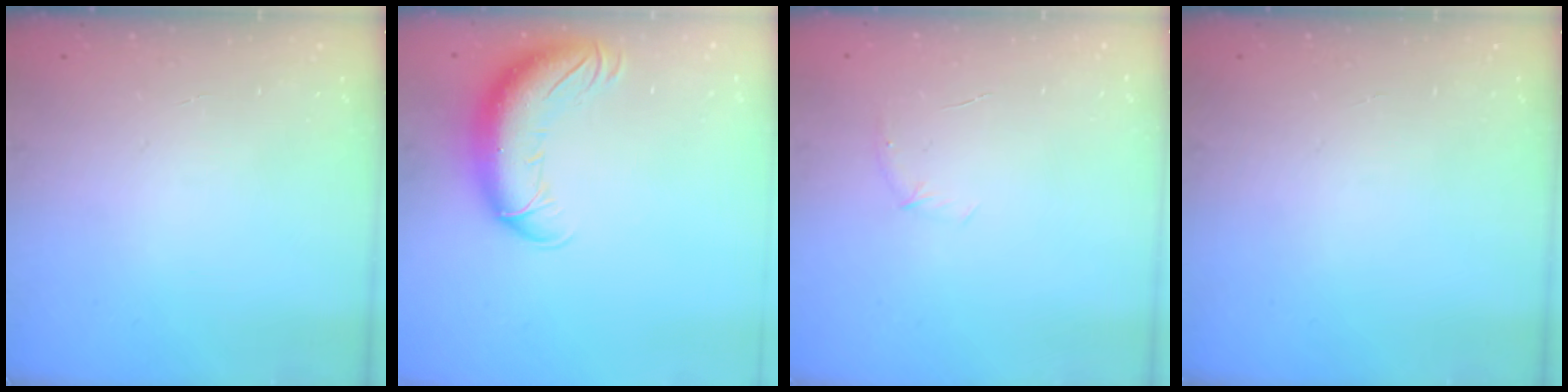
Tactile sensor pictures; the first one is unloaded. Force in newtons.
{"total": 13.4, "press": 13.0, "slide": 3.1}
{"total": 3.8, "press": 3.6, "slide": 1.2}
{"total": 0.0}